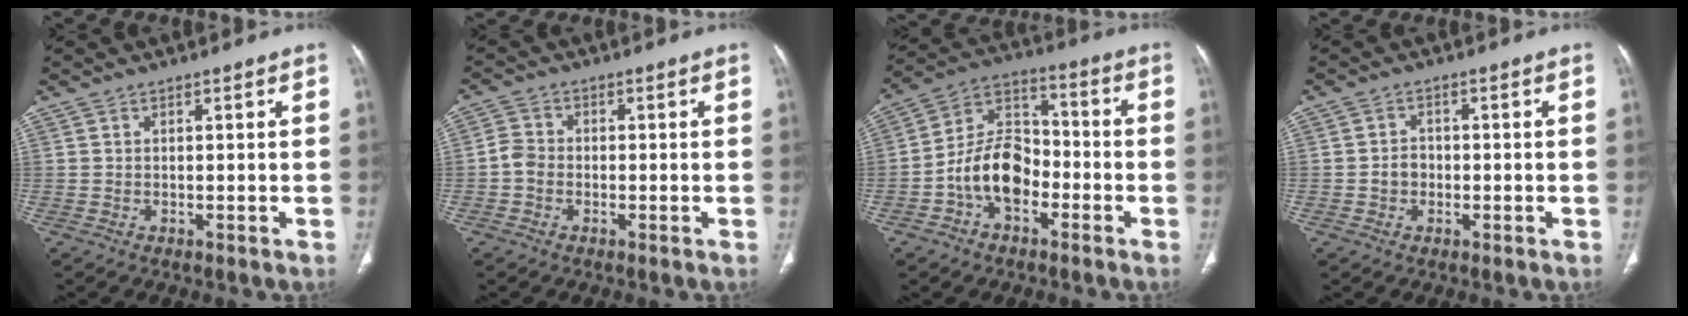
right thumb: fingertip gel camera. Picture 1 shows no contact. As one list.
[{"total": 3.4, "force": [-1.0, 2.8, 1.5], "torque": [-0.019, 0.010, -0.025]}, {"total": 12.4, "force": [-4.2, 8.2, 8.3], "torque": [-0.130, 0.048, -0.082]}, {"total": 2.7, "force": [-0.7, 2.3, 1.2], "torque": [-0.007, 0.012, -0.014]}]